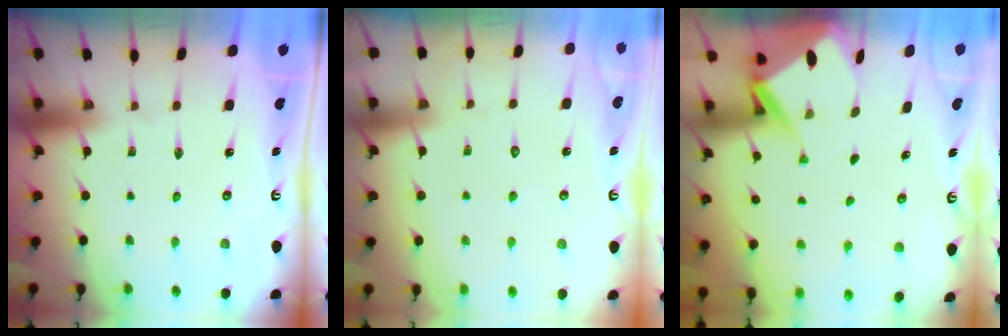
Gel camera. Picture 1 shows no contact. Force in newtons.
{"total": 5.7, "press": 5.7, "slide": 0.7}
{"total": 6.1, "press": 6.1, "slide": 0.6}